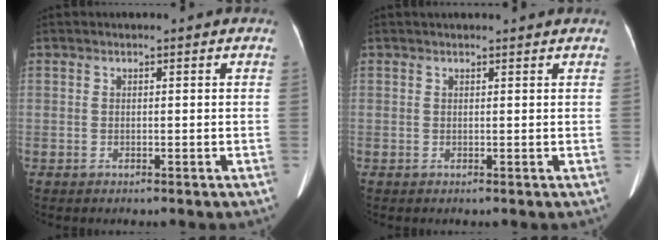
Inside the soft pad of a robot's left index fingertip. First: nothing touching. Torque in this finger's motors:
{"motor_torque": [0.15, -0.22, 0.00, 0.02]}